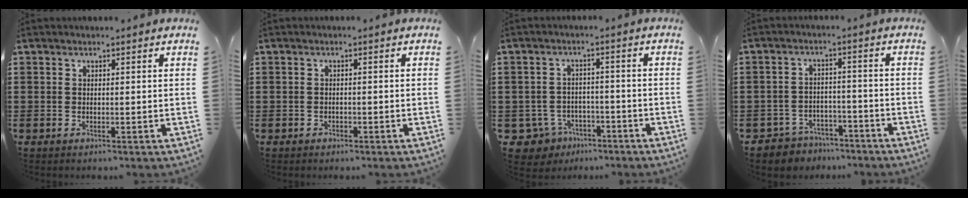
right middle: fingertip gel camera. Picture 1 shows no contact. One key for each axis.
{"total": 0.8, "fx": -0.5, "fy": 0.6, "fz": 0.1, "tx": -0.003, "ty": 0.003, "tz": -0.013}
{"total": 4.4, "fx": -3.4, "fy": 2.6, "fz": 0.9, "tx": -0.045, "ty": 0.003, "tz": -0.073}
{"total": 4.4, "fx": -4.2, "fy": 1.3, "fz": -0.2, "tx": -0.014, "ty": 0.004, "tz": -0.091}